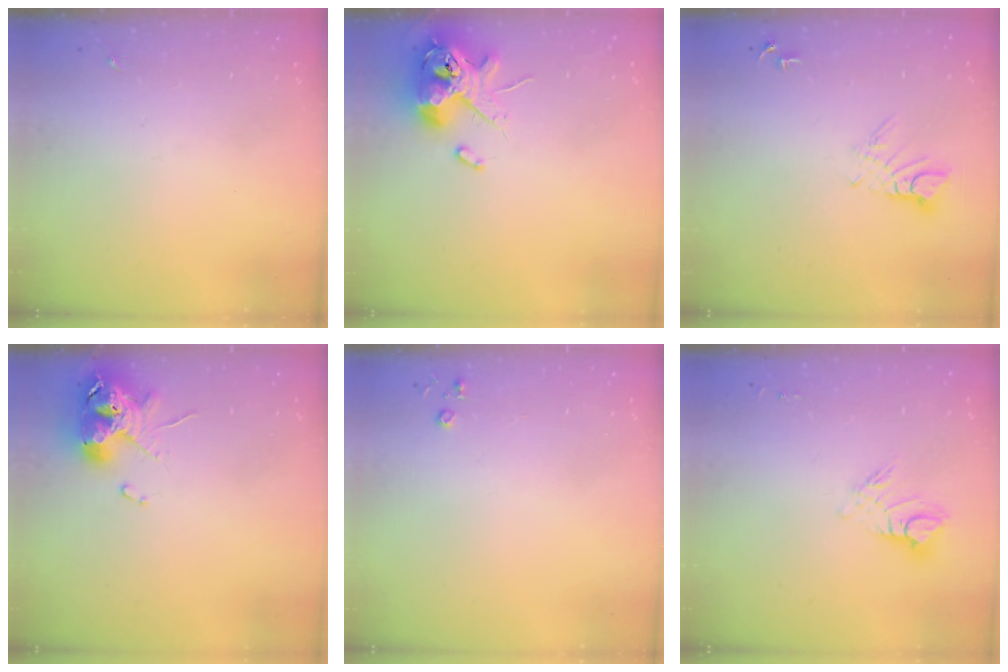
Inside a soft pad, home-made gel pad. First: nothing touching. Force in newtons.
{"total": 13.2, "press": 13.0, "slide": 2.3}
{"total": 5.9, "press": 5.9, "slide": 0.5}
{"total": 10.8, "press": 10.7, "slide": 1.7}
{"total": 2.8, "press": 2.8, "slide": 0.3}
{"total": 10.0, "press": 9.9, "slide": 1.0}